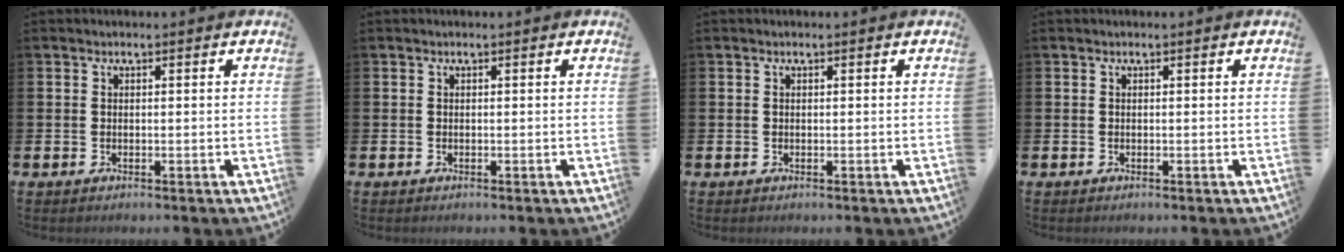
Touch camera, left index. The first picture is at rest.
{"total": 0.0}
{"total": 0.0}
{"total": 0.0}